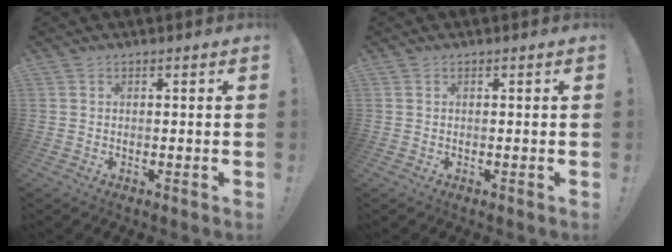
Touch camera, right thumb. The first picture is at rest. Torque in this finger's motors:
{"motor_torque": [-0.03, -0.01, 0.25, -0.25, 0.01]}